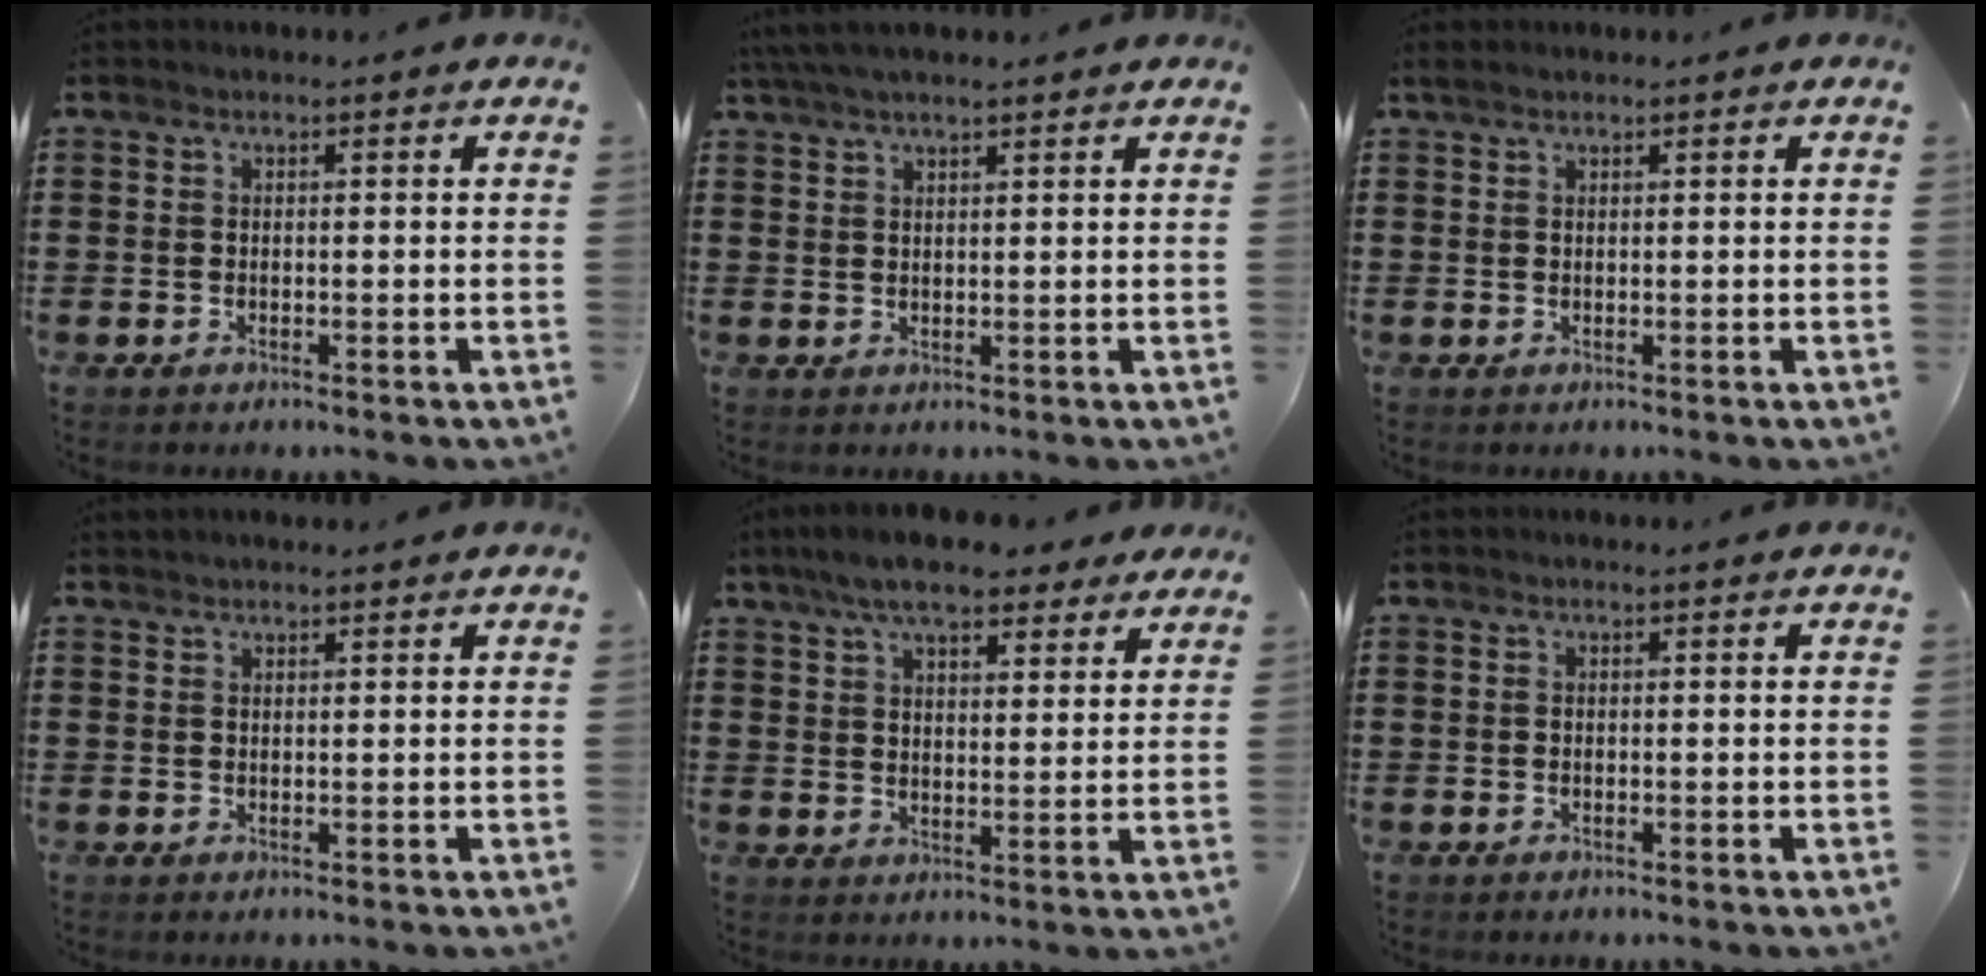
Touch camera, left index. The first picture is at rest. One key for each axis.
{"total": 3.2, "fx": 2.7, "fy": 0.4, "fz": 1.7, "tx": -0.039, "ty": 0.002, "tz": 0.051}
{"total": 0.9, "fx": 0.7, "fy": 0.3, "fz": 0.4, "tx": -0.010, "ty": 0.003, "tz": 0.014}
{"total": 0.9, "fx": 0.9, "fy": 0.2, "fz": 0.0, "tx": -0.003, "ty": 0.000, "tz": 0.018}
{"total": 8.3, "fx": 6.9, "fy": 2.2, "fz": 4.1, "tx": -0.093, "ty": -0.006, "tz": 0.126}
{"total": 0.0}